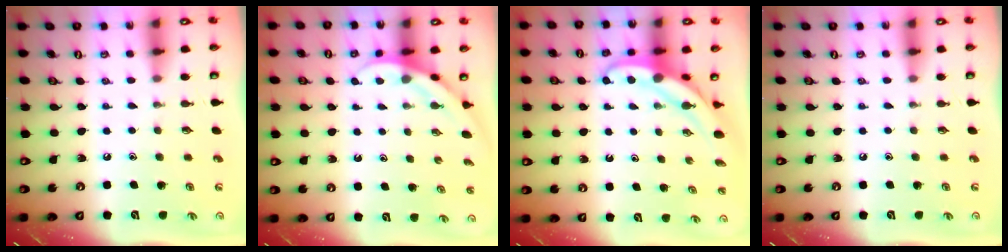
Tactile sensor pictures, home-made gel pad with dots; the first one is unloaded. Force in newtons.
{"total": 4.1, "press": 4.1, "slide": 0.3}
{"total": 5.8, "press": 5.8, "slide": 0.4}
{"total": 0.0}